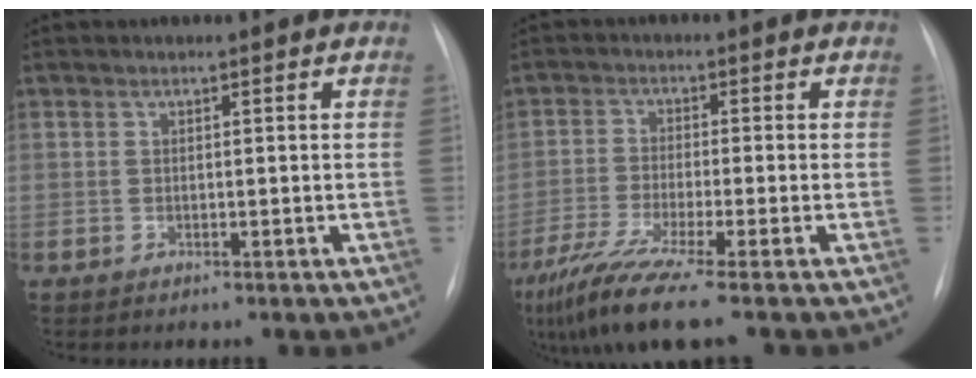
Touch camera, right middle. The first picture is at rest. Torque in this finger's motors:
{"motor_torque": [1.16, -0.97, 0.31, 0.12]}